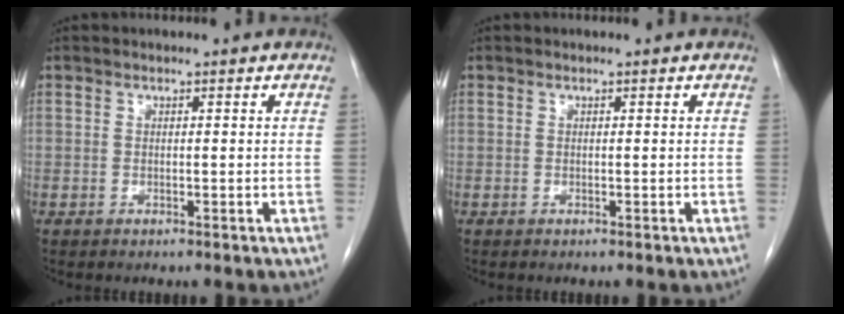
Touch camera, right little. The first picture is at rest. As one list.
[{"total": 0.0}]